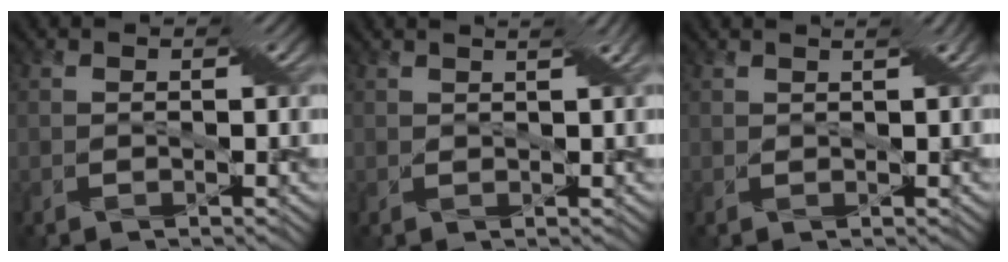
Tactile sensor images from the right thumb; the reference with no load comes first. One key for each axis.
{"total": 2.0, "fx": 1.6, "fy": -0.5, "fz": 1.1, "tx": -0.020, "ty": 0.009, "tz": 0.025}
{"total": 1.5, "fx": 1.2, "fy": -0.4, "fz": 0.9, "tx": -0.013, "ty": 0.008, "tz": 0.021}